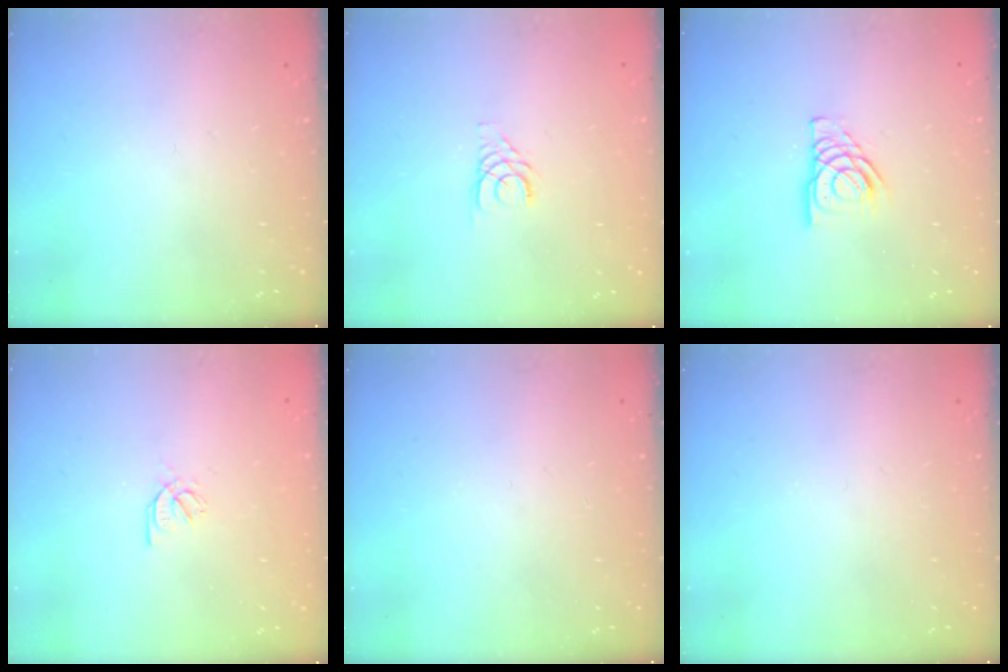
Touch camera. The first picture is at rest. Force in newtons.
{"total": 3.4, "press": 3.4, "slide": 0.3}
{"total": 7.9, "press": 7.9, "slide": 0.8}
{"total": 2.1, "press": 2.1, "slide": 0.2}
{"total": 0.0}
{"total": 0.0}